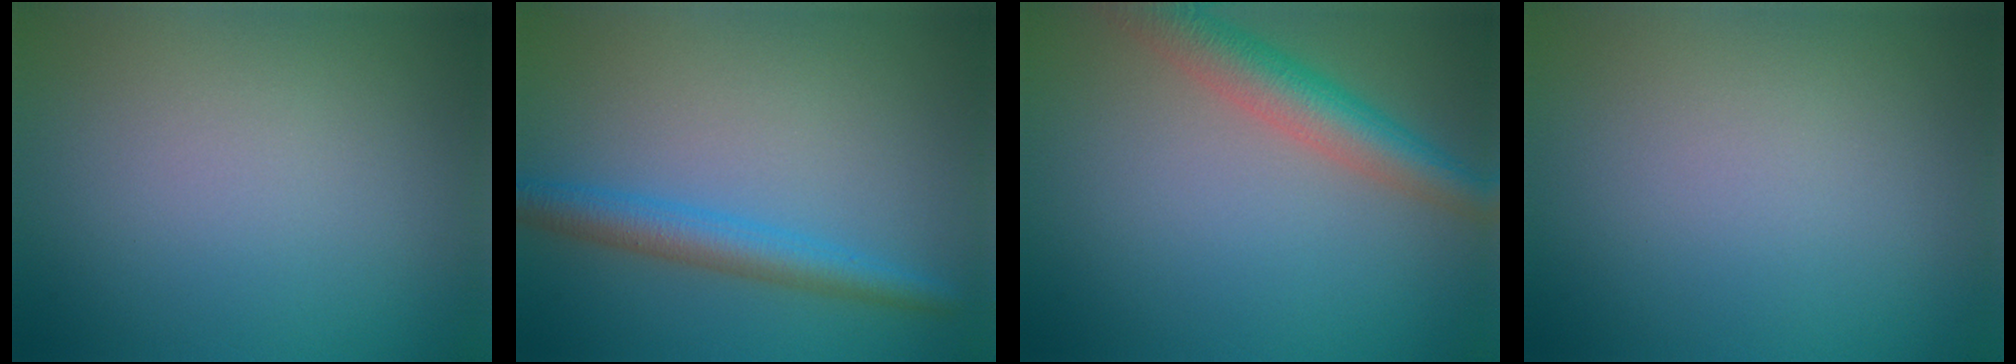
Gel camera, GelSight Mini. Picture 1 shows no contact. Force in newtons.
{"total": 3.8, "press": 3.8, "slide": 0.1}
{"total": 5.2, "press": 5.2, "slide": 0.2}
{"total": 0.0}